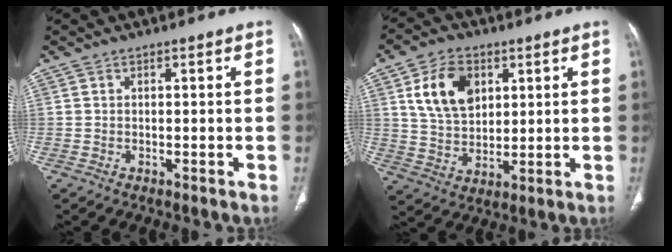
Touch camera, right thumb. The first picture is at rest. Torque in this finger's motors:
{"motor_torque": [-0.78, 0.83, 0.24, -0.22, 0.07]}